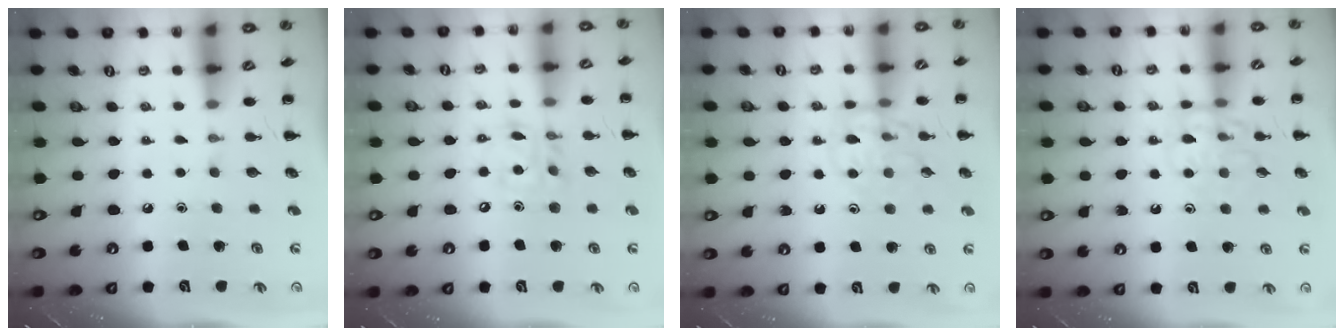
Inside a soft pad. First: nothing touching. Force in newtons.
{"total": 12.1, "press": 11.8, "slide": 2.9}
{"total": 12.2, "press": 12.1, "slide": 0.9}
{"total": 10.7, "press": 10.7, "slide": 0.8}